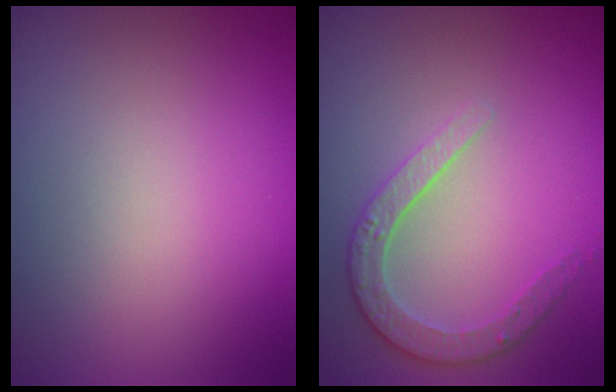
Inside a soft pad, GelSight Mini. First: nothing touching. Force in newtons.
{"total": 2.9, "press": 2.5, "slide": 1.6}